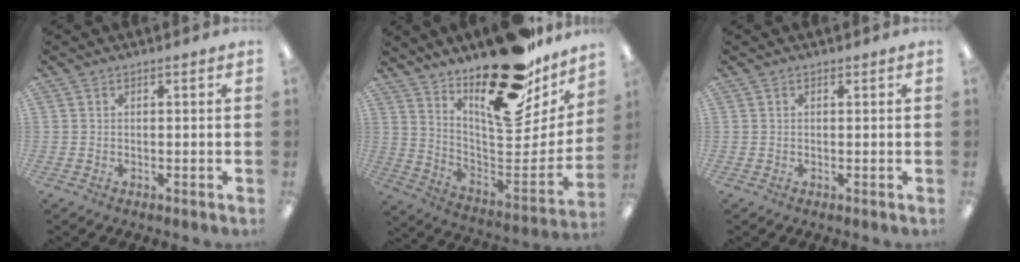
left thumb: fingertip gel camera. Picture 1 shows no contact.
{"total": 25.0, "force": [17.8, 9.8, 14.6], "torque": [-0.182, -0.133, 0.302]}
{"total": 0.0}